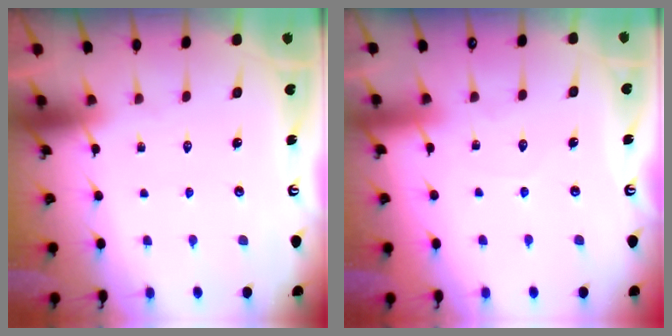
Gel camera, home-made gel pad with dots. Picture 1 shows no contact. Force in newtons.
{"total": 3.6, "press": 3.6, "slide": 0.4}